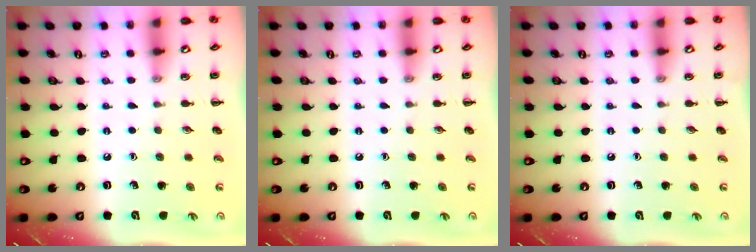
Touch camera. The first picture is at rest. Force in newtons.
{"total": 0.0}
{"total": 0.0}